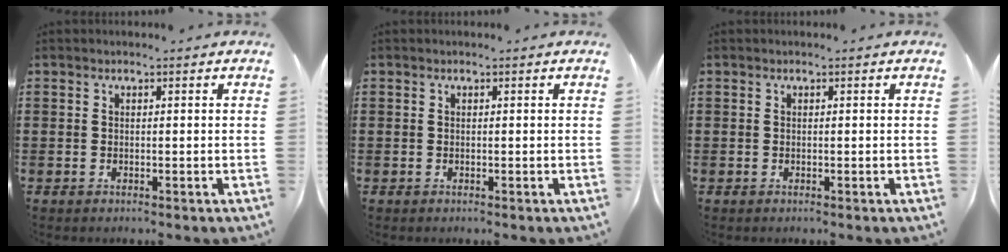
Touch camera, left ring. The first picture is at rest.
{"total": 0.0}
{"total": 0.0}